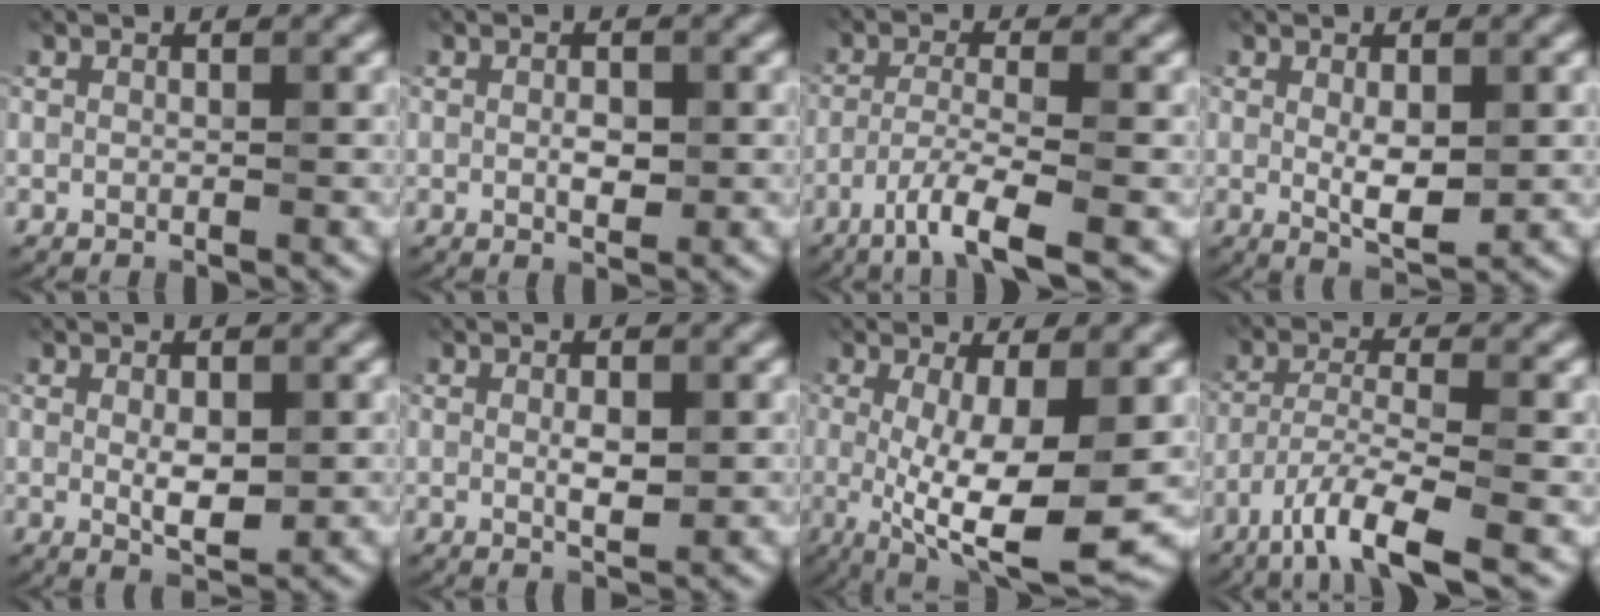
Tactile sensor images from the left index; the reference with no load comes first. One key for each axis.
{"total": 1.7, "fx": -0.1, "fy": 0.9, "fz": 1.5, "tx": -0.024, "ty": -0.002, "tz": 0.000}
{"total": 4.5, "fx": -2.8, "fy": 0.5, "fz": 3.6, "tx": -0.066, "ty": 0.001, "tz": -0.061}
{"total": 3.2, "fx": 0.2, "fy": 1.2, "fz": 3.0, "tx": -0.052, "ty": -0.006, "tz": 0.007}
{"total": 2.9, "fx": 0.1, "fy": 1.2, "fz": 2.6, "tx": -0.046, "ty": -0.005, "tz": 0.006}
{"total": 1.9, "fx": 0.1, "fy": 0.7, "fz": 1.8, "tx": -0.033, "ty": -0.002, "tz": 0.005}
{"total": 9.6, "fx": -1.1, "fy": 2.5, "fz": 9.2, "tx": -0.159, "ty": -0.023, "tz": -0.013}
{"total": 5.8, "fx": -3.8, "fy": 1.0, "fz": 4.2, "tx": -0.076, "ty": -0.002, "tz": -0.080}